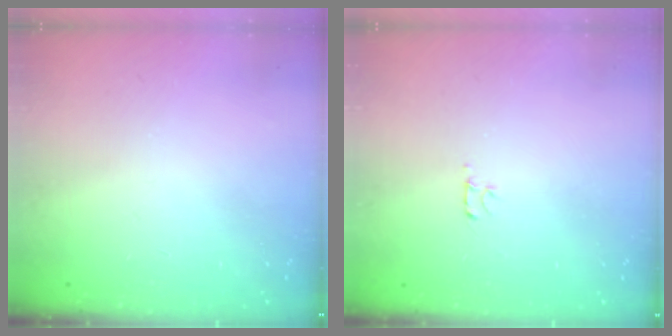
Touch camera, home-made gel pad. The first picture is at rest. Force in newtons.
{"total": 2.5, "press": 2.4, "slide": 0.3}